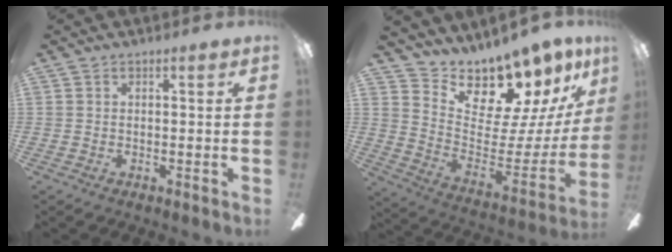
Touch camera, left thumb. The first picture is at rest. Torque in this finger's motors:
{"motor_torque": [0.34, 0.31, -0.08, -0.57, 0.09]}